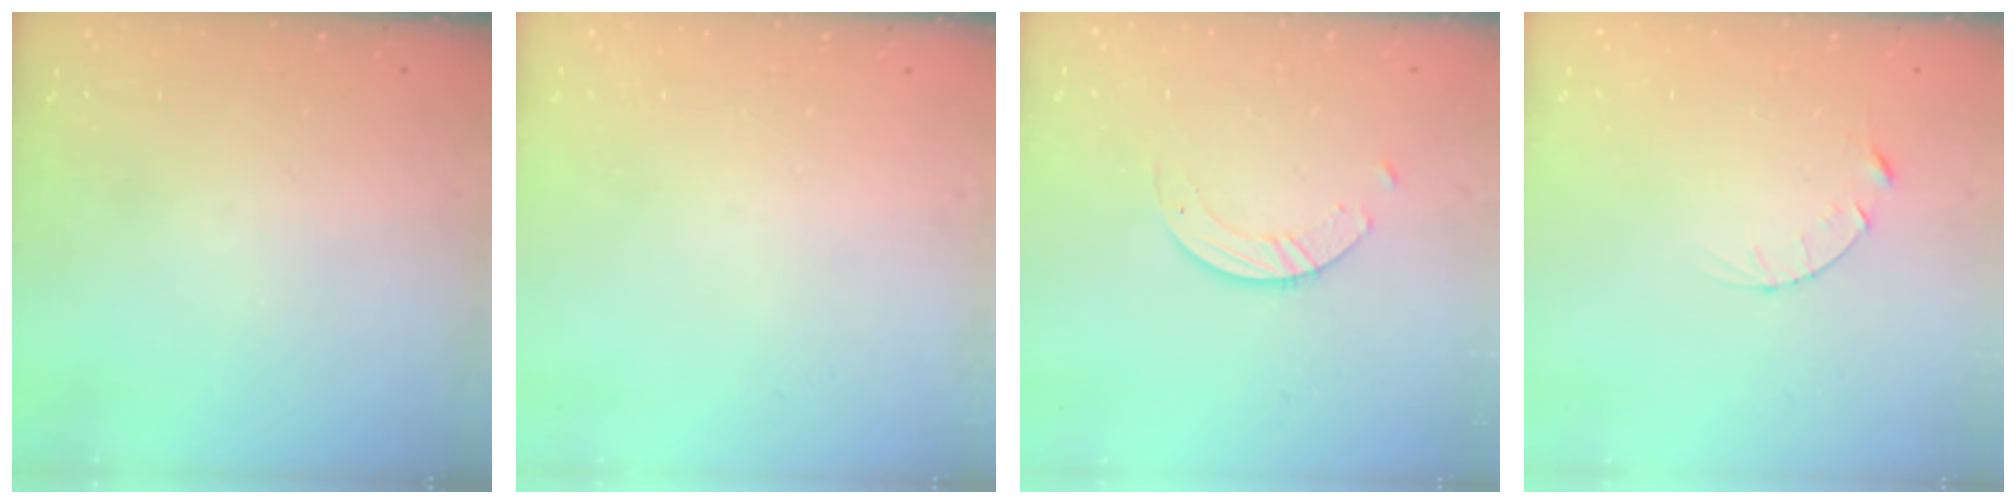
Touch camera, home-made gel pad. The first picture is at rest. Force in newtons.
{"total": 0.0}
{"total": 4.5, "press": 4.5, "slide": 0.3}
{"total": 4.1, "press": 4.0, "slide": 0.4}